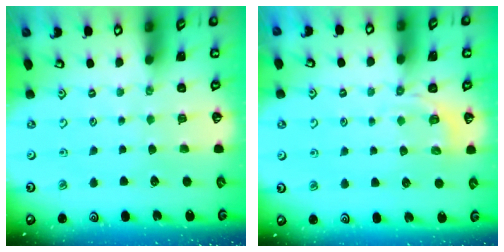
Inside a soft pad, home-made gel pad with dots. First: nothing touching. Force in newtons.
{"total": 2.9, "press": 2.2, "slide": 1.8}